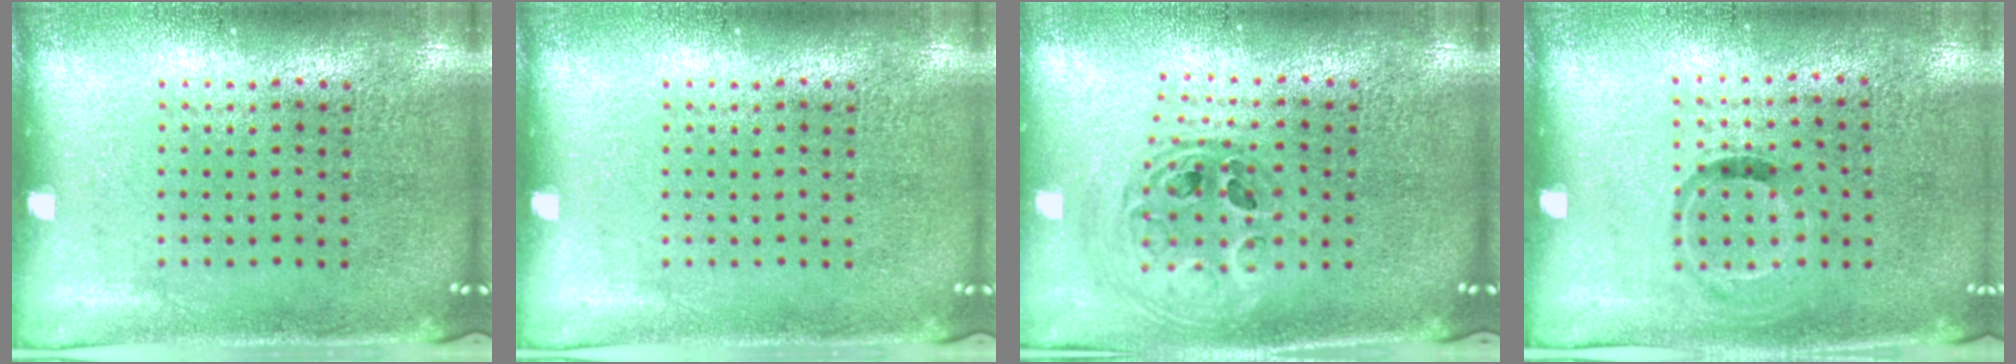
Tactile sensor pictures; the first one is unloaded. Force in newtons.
{"total": 0.0}
{"total": 1.0, "press": 0.9, "slide": 0.3}
{"total": 0.8, "press": 0.6, "slide": 0.6}